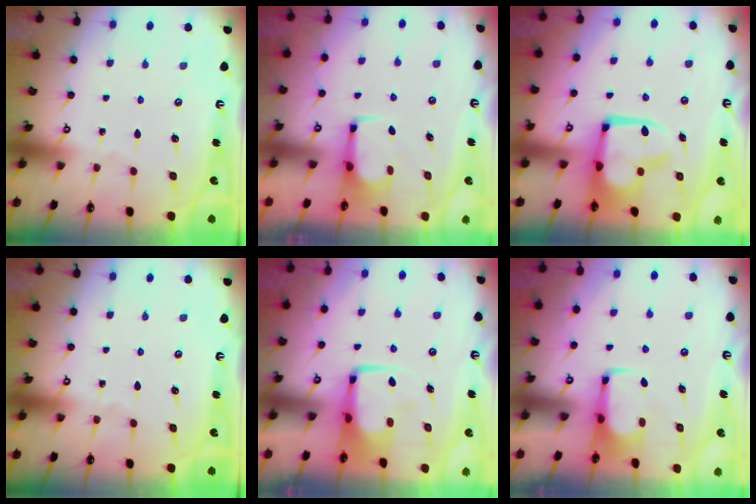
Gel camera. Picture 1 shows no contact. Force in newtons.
{"total": 2.6, "press": 2.6, "slide": 0.4}
{"total": 12.1, "press": 12.1, "slide": 1.1}
{"total": 0.0}
{"total": 0.6, "press": 0.2, "slide": 0.5}
{"total": 1.6, "press": 1.4, "slide": 0.6}